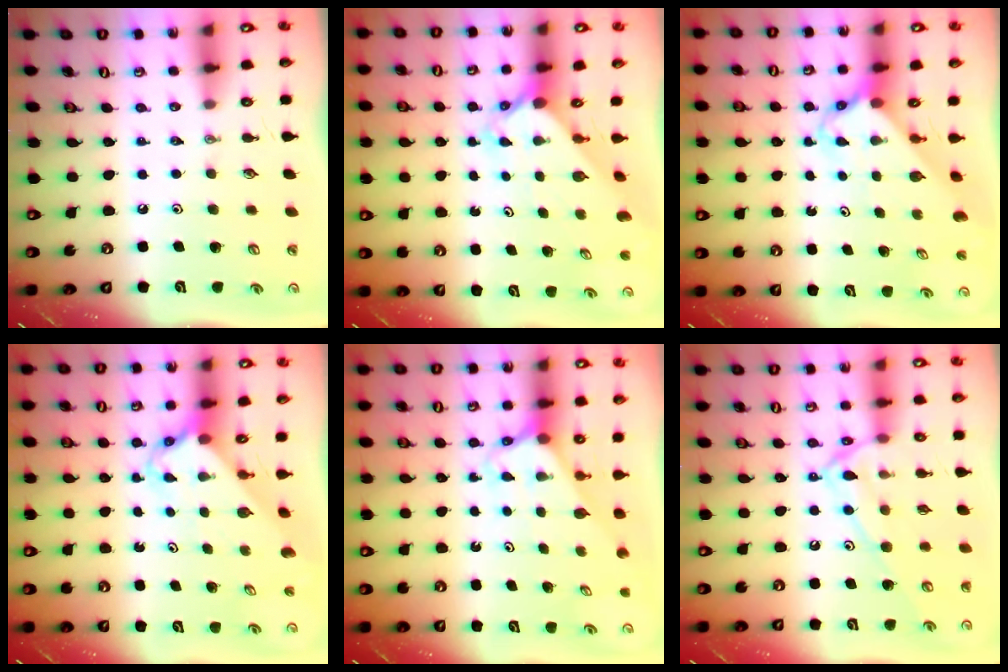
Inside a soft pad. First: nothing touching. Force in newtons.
{"total": 2.6, "press": 2.6, "slide": 0.2}
{"total": 2.7, "press": 2.7, "slide": 0.2}
{"total": 2.6, "press": 2.6, "slide": 0.2}
{"total": 2.7, "press": 2.7, "slide": 0.1}
{"total": 13.9, "press": 13.9, "slide": 0.9}